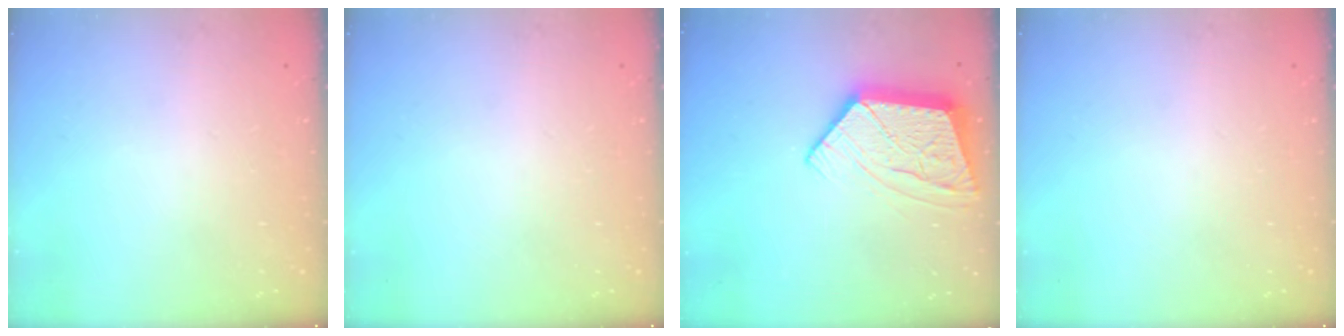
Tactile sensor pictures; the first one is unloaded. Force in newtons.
{"total": 0.0}
{"total": 14.4, "press": 14.3, "slide": 1.3}
{"total": 0.0}